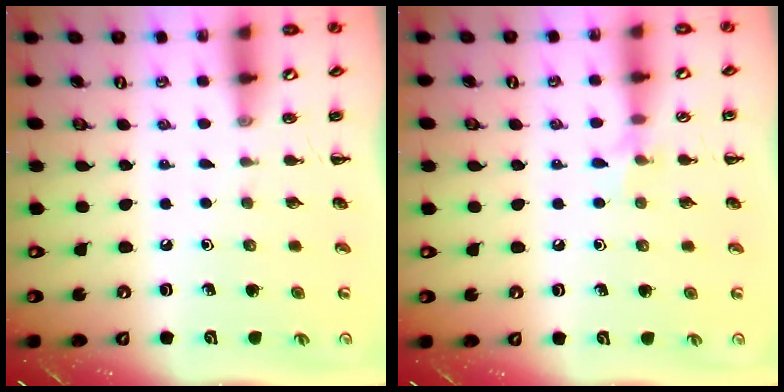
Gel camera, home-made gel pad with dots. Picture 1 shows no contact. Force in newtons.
{"total": 5.2, "press": 5.0, "slide": 1.4}